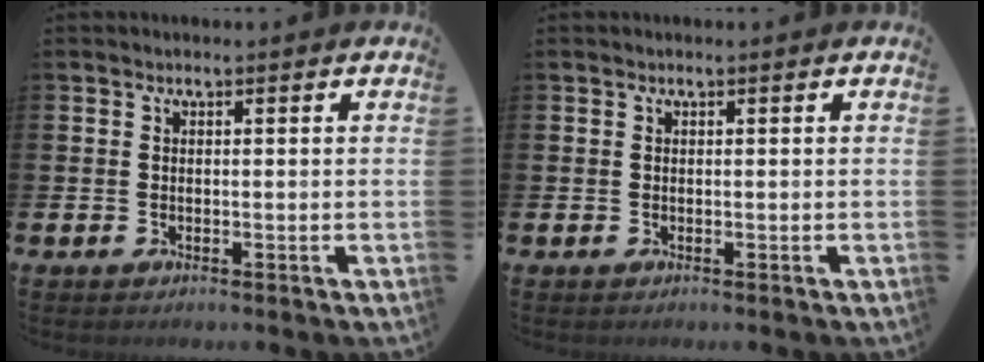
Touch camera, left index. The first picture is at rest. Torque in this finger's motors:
{"motor_torque": [0.00, 0.00, -0.02, 0.00]}